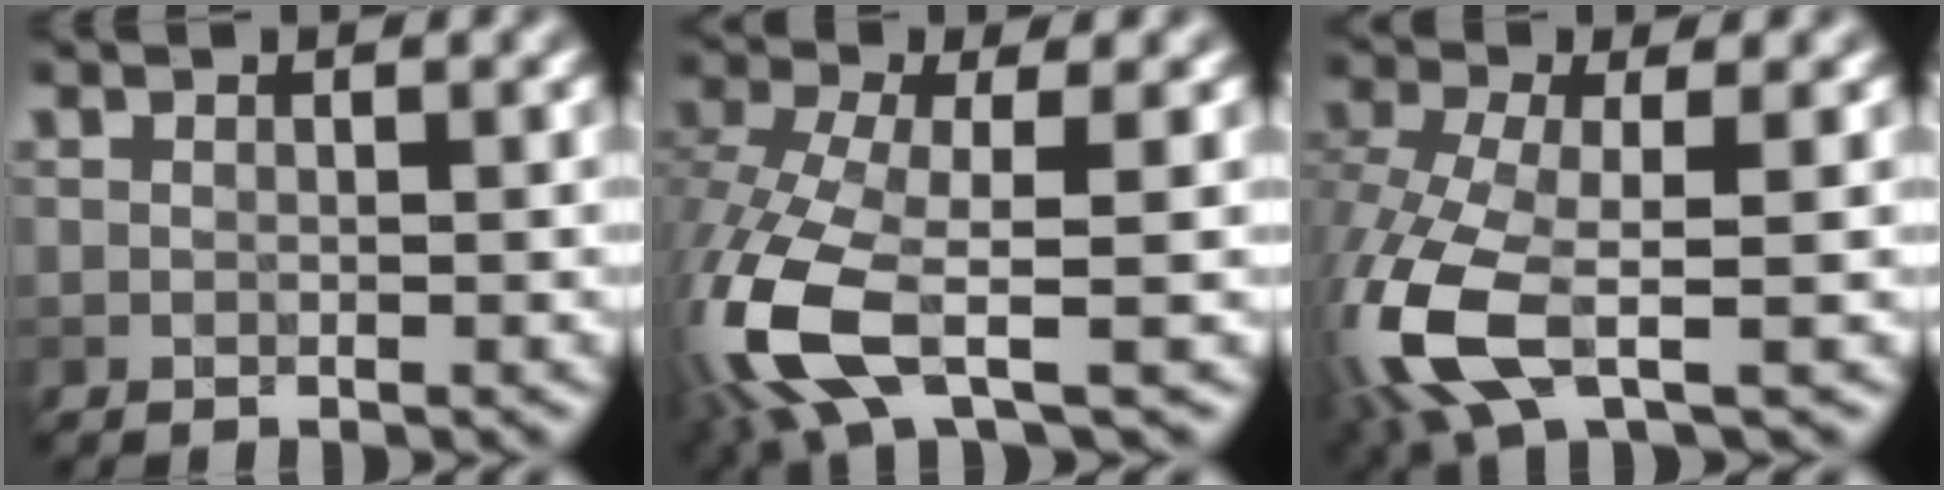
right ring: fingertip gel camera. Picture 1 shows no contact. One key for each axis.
{"total": 8.8, "fx": -5.1, "fy": 2.3, "fz": 6.8, "tx": -0.209, "ty": -0.028, "tz": -0.064}
{"total": 8.0, "fx": -4.9, "fy": 2.0, "fz": 5.9, "tx": -0.193, "ty": -0.027, "tz": -0.063}